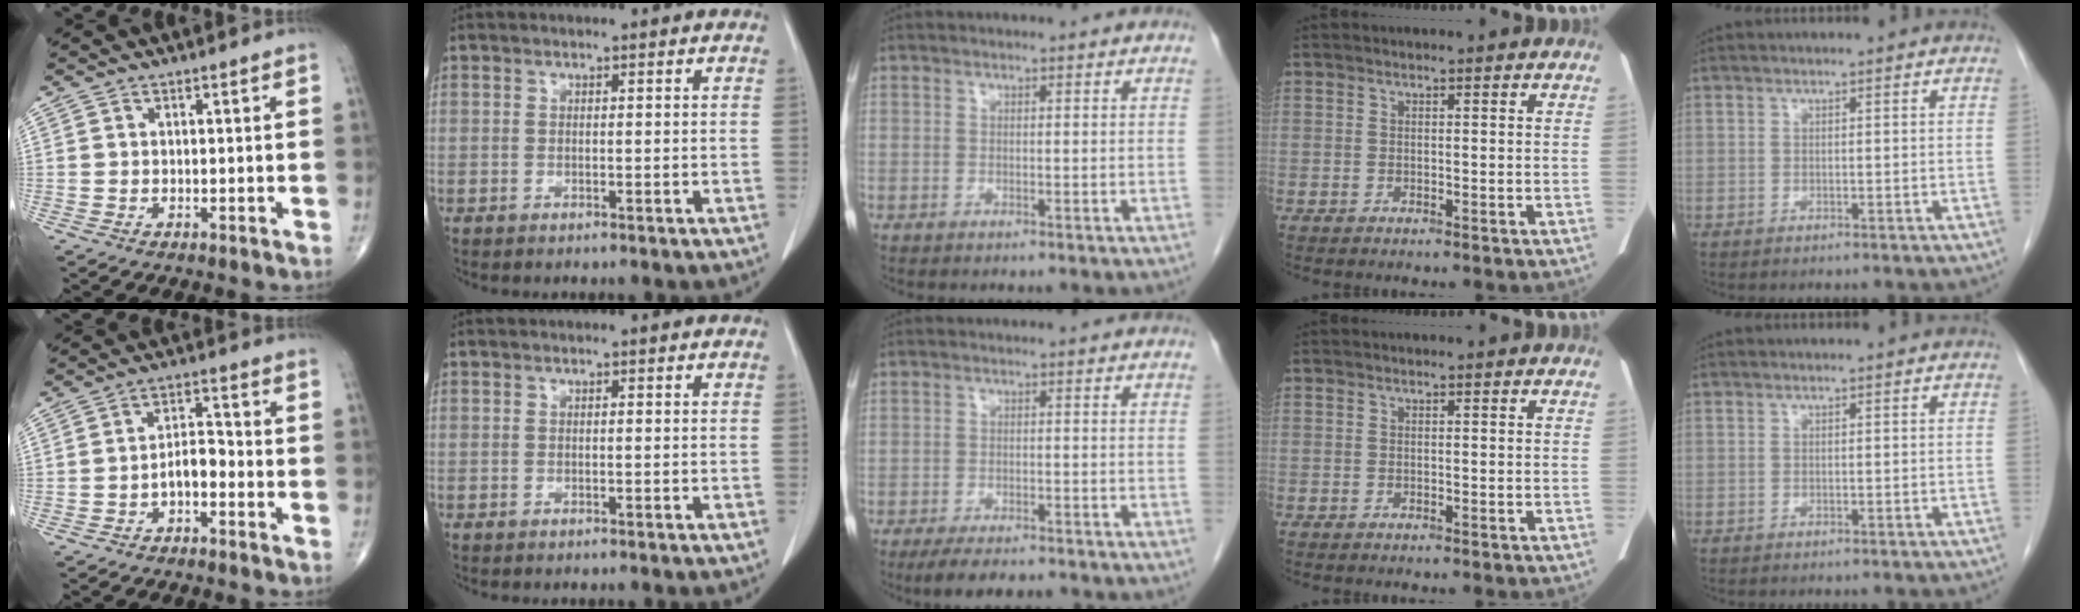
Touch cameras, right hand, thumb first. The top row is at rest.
{"thumb": {"total": 4.6, "force": [-2.0, 2.4, 3.4], "torque": [-0.047, 0.030, -0.038]}, "middle": {"total": 6.4, "force": [-5.4, 1.5, 3.2], "torque": [-0.046, -0.008, -0.081]}}